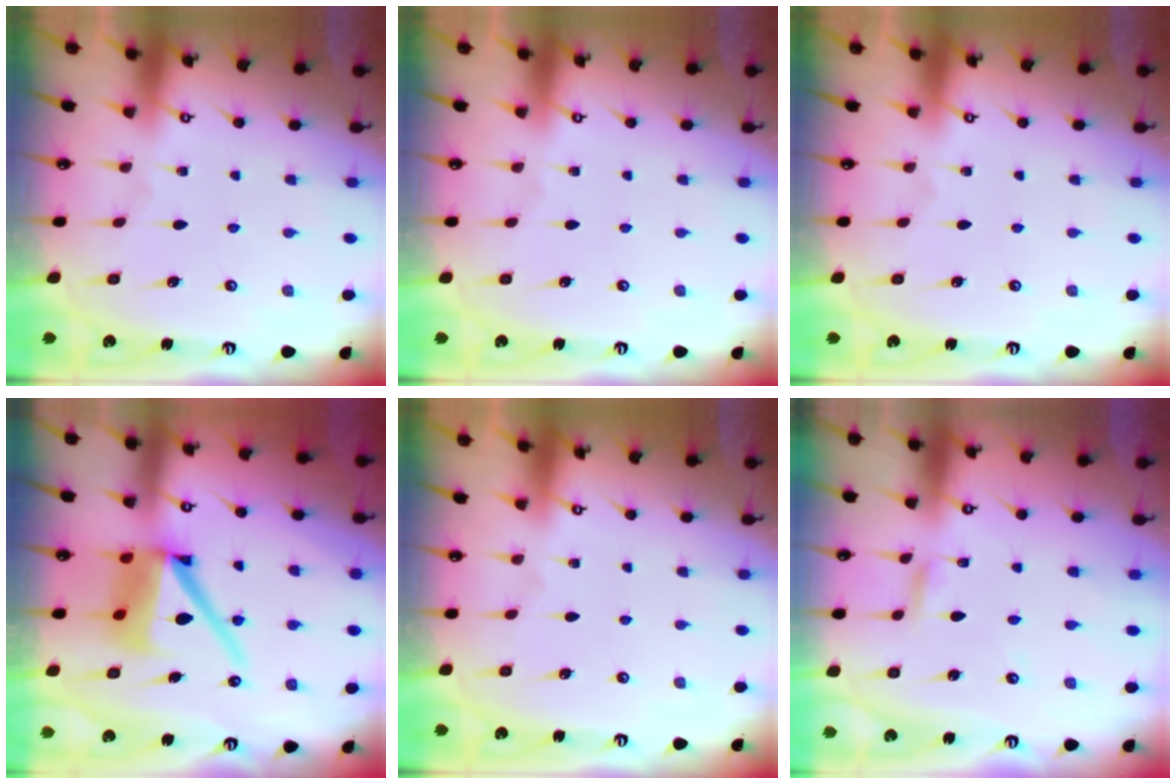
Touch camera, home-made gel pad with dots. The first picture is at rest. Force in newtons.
{"total": 0.0}
{"total": 0.0}
{"total": 14.5, "press": 14.4, "slide": 1.6}
{"total": 0.0}
{"total": 2.4, "press": 2.4, "slide": 0.1}